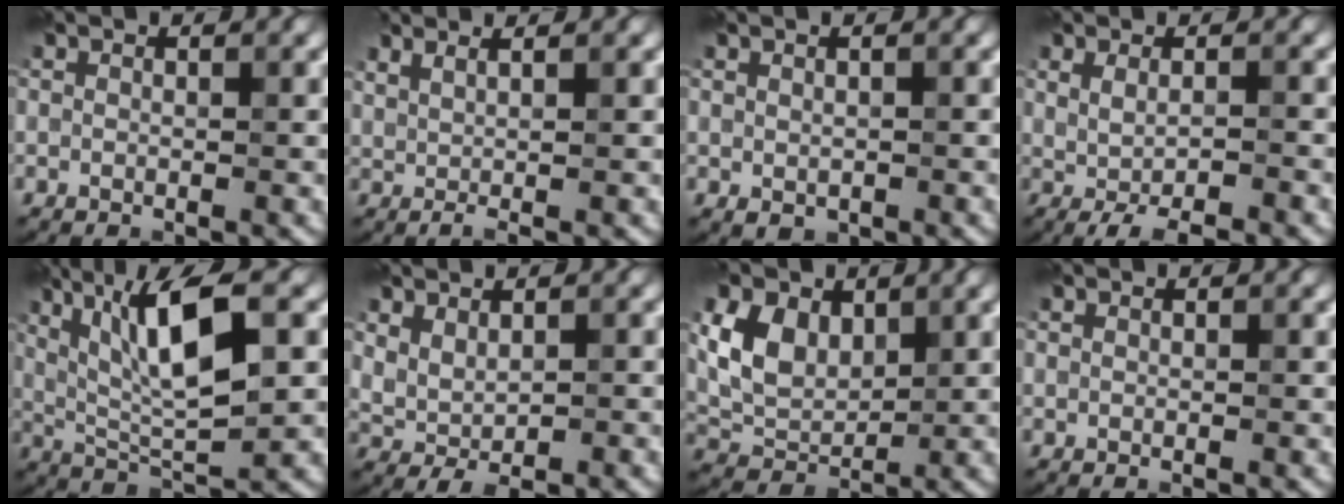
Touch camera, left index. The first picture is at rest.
{"total": 3.5, "force": [1.6, 1.5, 2.8], "torque": [-0.028, 0.010, 0.004]}
{"total": 1.1, "force": [-0.2, 0.7, 0.9], "torque": [-0.013, -0.005, 0.002]}
{"total": 3.1, "force": [-1.0, 0.7, 2.9], "torque": [-0.046, -0.009, -0.014]}
{"total": 9.1, "force": [2.6, 2.5, 8.4], "torque": [-0.147, 0.002, 0.045]}
{"total": 2.4, "force": [0.5, 1.1, 2.1], "torque": [-0.039, -0.007, 0.018]}
{"total": 5.2, "force": [1.5, 3.6, 3.4], "torque": [-0.077, 0.001, 0.029]}
{"total": 0.0}